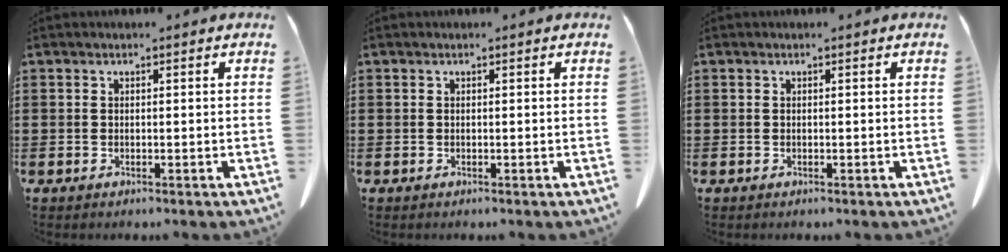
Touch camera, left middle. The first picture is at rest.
{"total": 0.0}
{"total": 0.0}